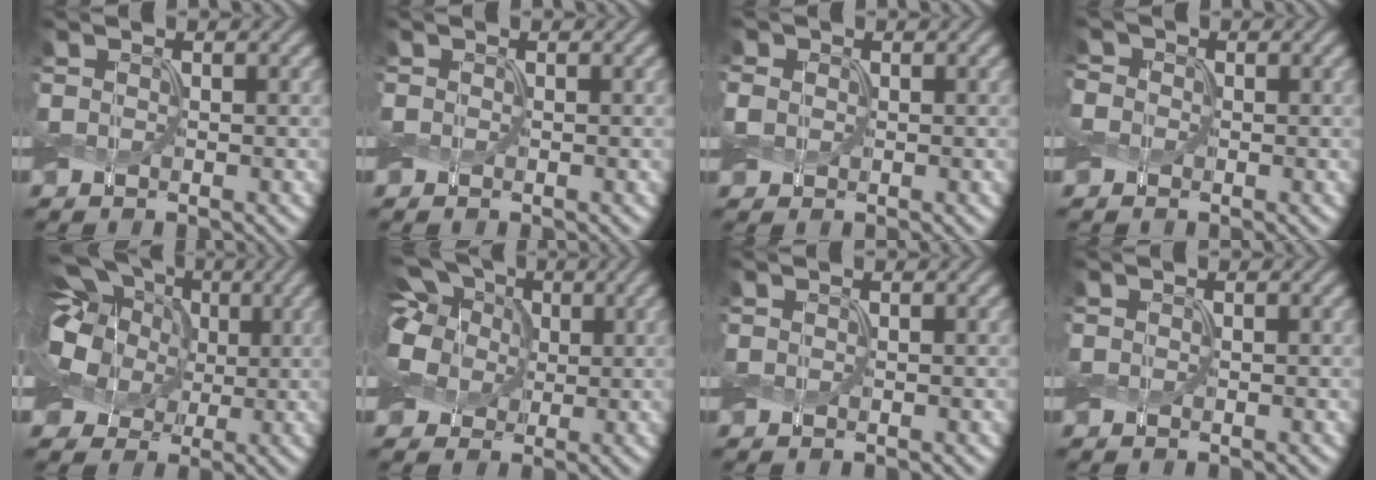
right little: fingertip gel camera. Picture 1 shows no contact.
{"total": 0.0}
{"total": 1.2, "force": [0.2, 1.1, 0.5], "torque": [-0.013, 0.002, 0.003]}
{"total": 3.2, "force": [0.8, 2.8, 1.3], "torque": [-0.040, 0.016, -0.002]}
{"total": 11.2, "force": [3.5, 8.6, 6.2], "torque": [-0.148, 0.045, 0.026]}
{"total": 9.4, "force": [3.1, 7.3, 5.1], "torque": [-0.119, 0.038, 0.022]}
{"total": 0.0}
{"total": 0.0}